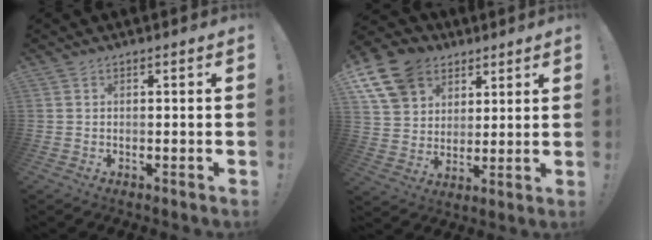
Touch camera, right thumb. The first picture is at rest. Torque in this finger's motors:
{"motor_torque": [0.77, 0.91, 0.04, 0.09, 0.00]}